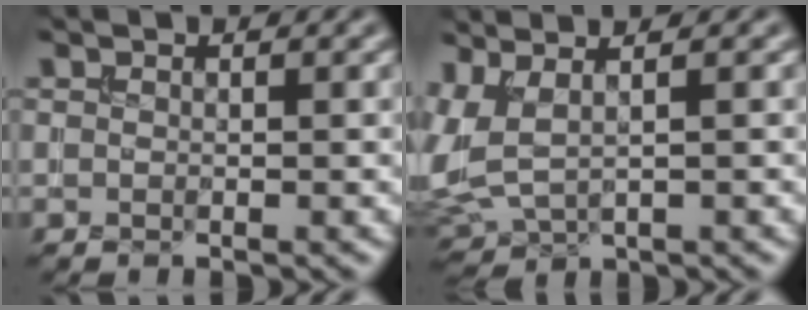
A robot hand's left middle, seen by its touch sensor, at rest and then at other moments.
{"total": 4.4, "force": [1.2, 2.0, 3.8], "torque": [-0.100, 0.004, 0.029]}